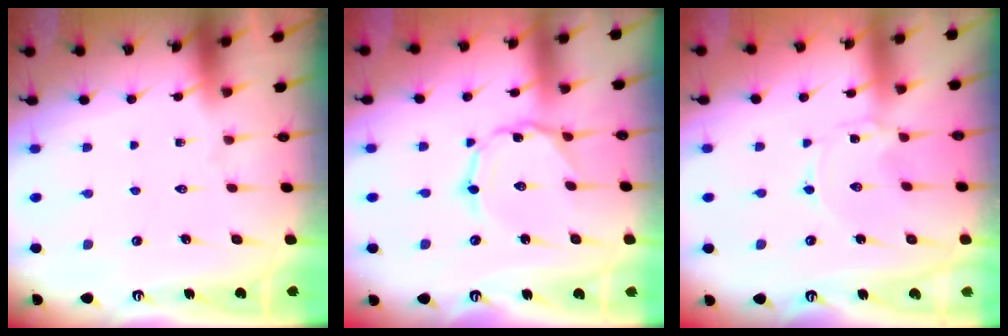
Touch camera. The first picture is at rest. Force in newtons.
{"total": 1.2, "press": 1.2, "slide": 0.3}
{"total": 0.0}